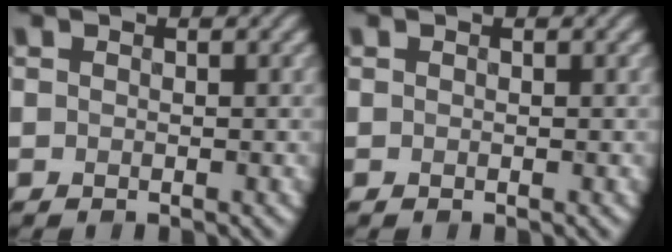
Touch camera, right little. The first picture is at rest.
{"total": 0.0}